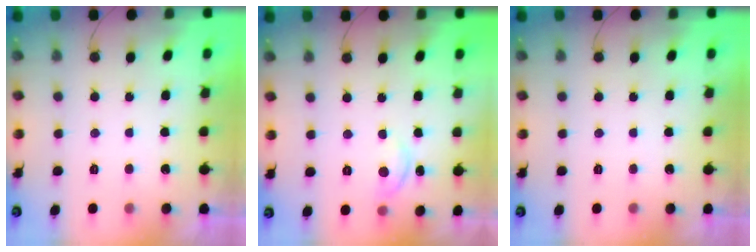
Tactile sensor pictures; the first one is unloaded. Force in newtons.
{"total": 5.3, "press": 5.2, "slide": 0.6}
{"total": 0.0}